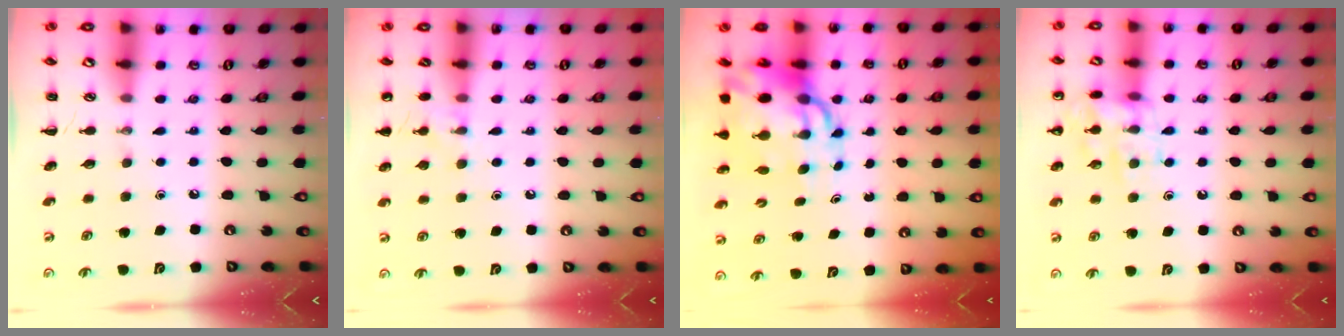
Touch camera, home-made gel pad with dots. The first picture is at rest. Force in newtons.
{"total": 7.1, "press": 6.8, "slide": 2.1}
{"total": 13.9, "press": 13.4, "slide": 3.8}
{"total": 13.0, "press": 13.0, "slide": 0.9}